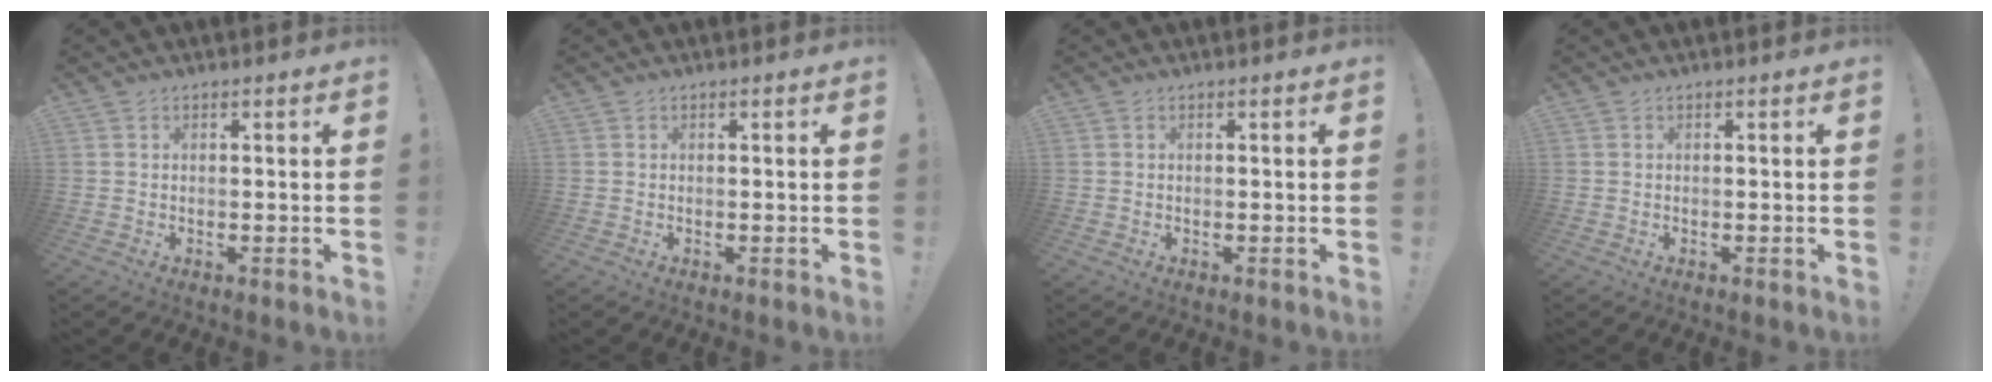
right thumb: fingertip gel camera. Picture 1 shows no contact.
{"total": 0.0}
{"total": 0.0}
{"total": 0.0}